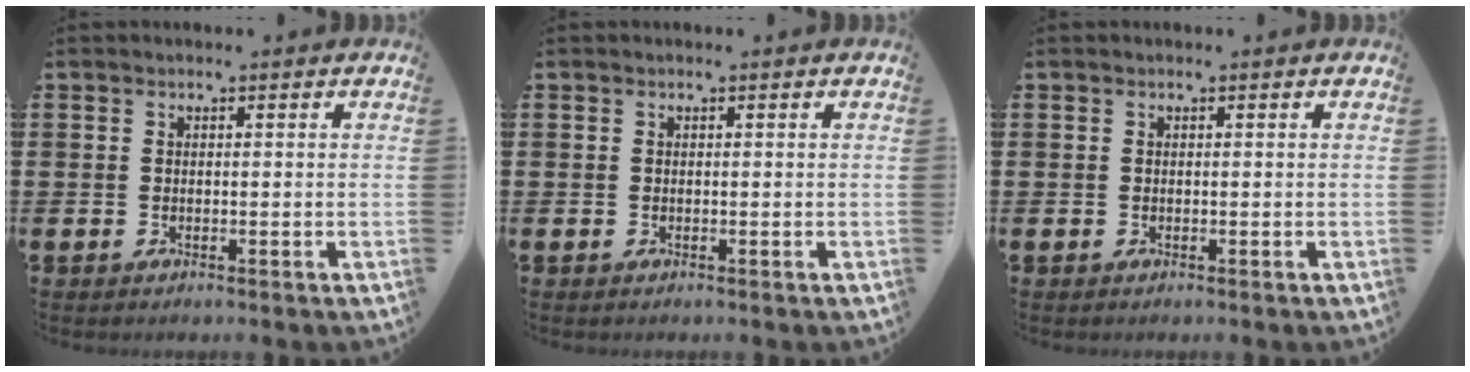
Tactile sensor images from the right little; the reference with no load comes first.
{"total": 0.0}
{"total": 0.0}